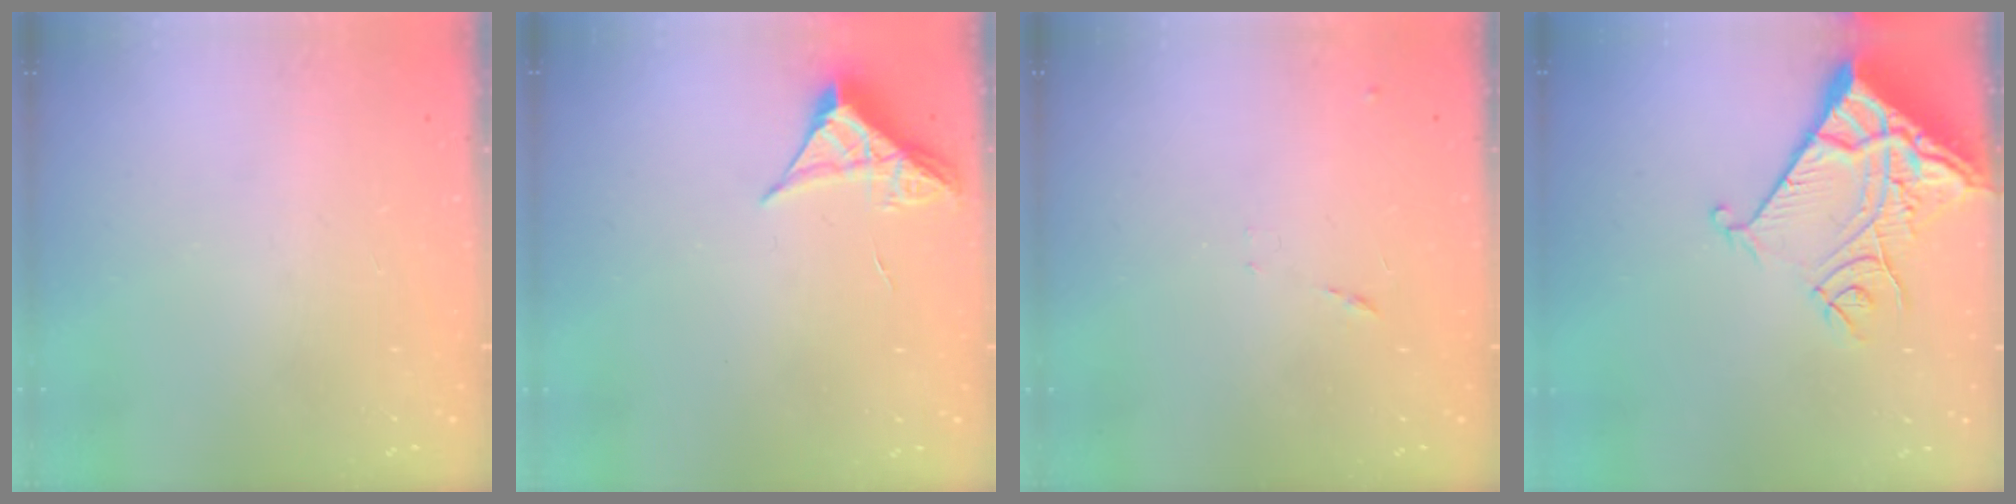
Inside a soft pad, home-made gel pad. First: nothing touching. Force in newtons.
{"total": 5.2, "press": 5.1, "slide": 0.3}
{"total": 7.5, "press": 7.4, "slide": 0.6}
{"total": 13.1, "press": 13.0, "slide": 1.7}